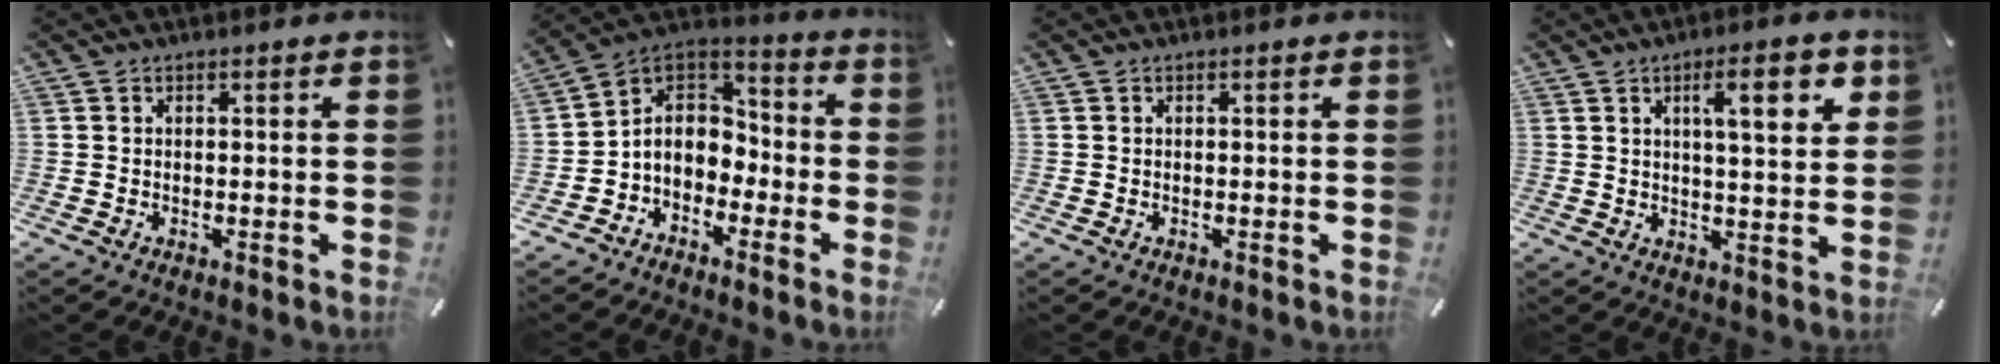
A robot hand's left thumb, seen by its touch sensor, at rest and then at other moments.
{"total": 7.6, "force": [-2.7, 6.8, 2.1], "torque": [-0.067, 0.003, -0.052]}
{"total": 0.0}
{"total": 11.0, "force": [4.5, 2.8, 9.6], "torque": [-0.145, -0.009, 0.063]}